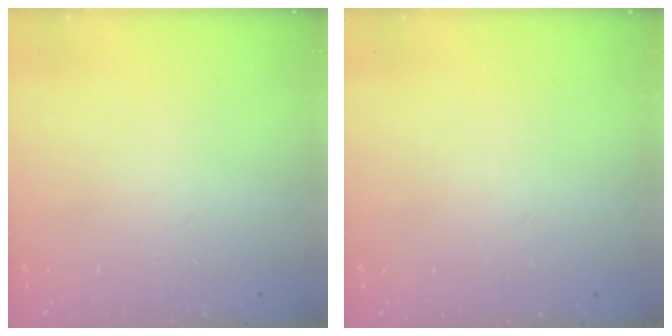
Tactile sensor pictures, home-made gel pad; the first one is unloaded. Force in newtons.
{"total": 0.0}